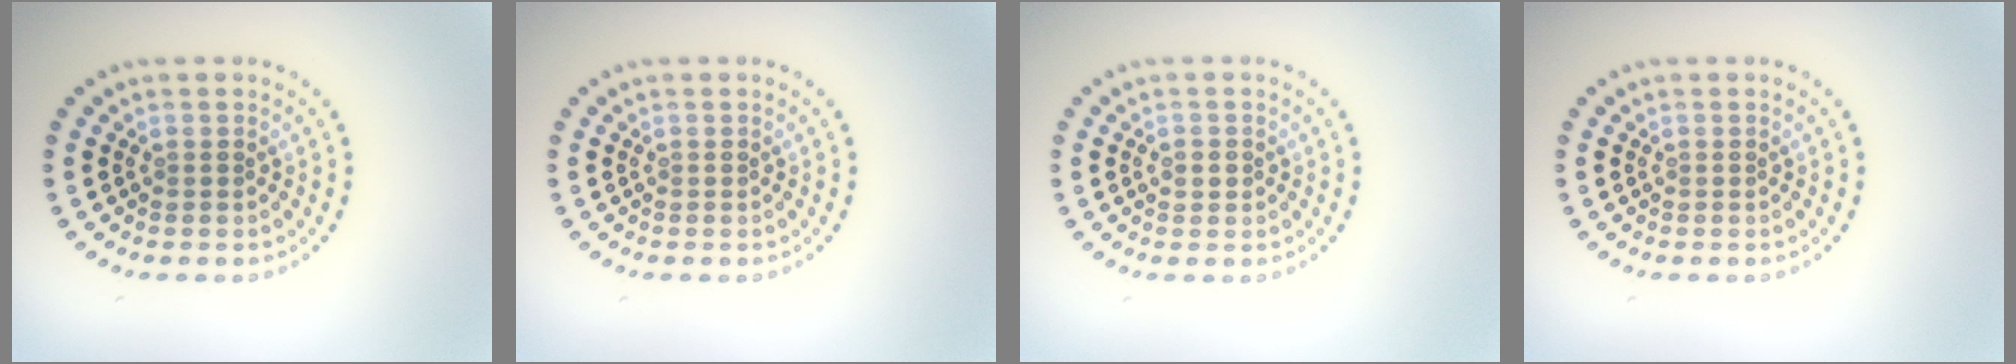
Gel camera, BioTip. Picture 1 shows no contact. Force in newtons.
{"total": 0.0}
{"total": 1.0, "press": 1.0, "slide": 0.3}
{"total": 0.0}